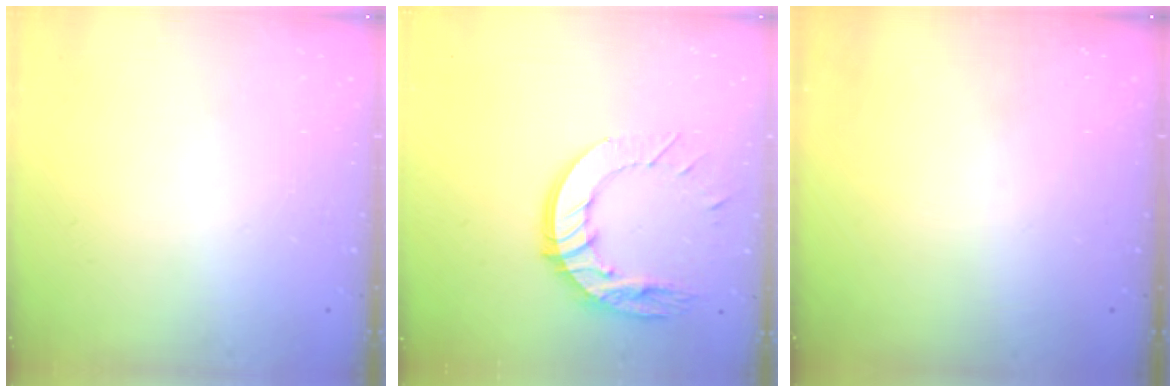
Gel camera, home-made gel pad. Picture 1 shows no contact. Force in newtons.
{"total": 14.0, "press": 13.9, "slide": 1.5}
{"total": 0.0}